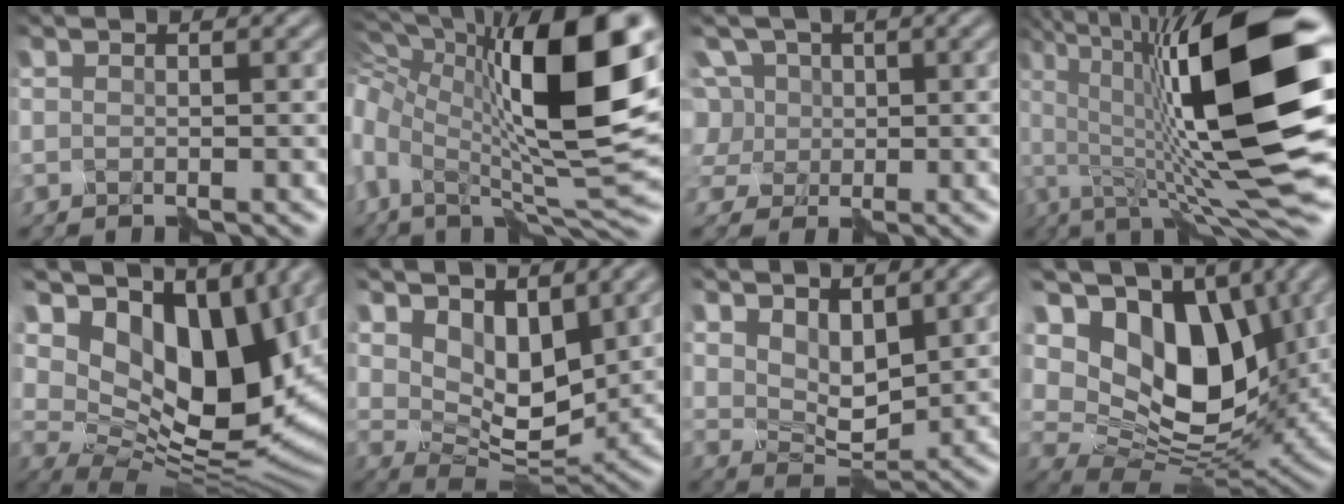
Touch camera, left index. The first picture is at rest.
{"total": 15.6, "force": [4.1, 6.1, 13.7], "torque": [-0.248, 0.002, 0.072]}
{"total": 6.5, "force": [2.1, 5.5, 2.7], "torque": [-0.048, 0.040, 0.018]}
{"total": 16.5, "force": [2.0, 3.8, 16.0], "torque": [-0.246, 0.022, 0.031]}
{"total": 15.3, "force": [6.3, 8.6, 10.9], "torque": [-0.177, 0.009, 0.120]}
{"total": 4.7, "force": [3.0, 2.5, 2.5], "torque": [-0.049, -0.012, 0.055]}
{"total": 3.4, "force": [2.2, 1.8, 1.8], "torque": [-0.038, -0.006, 0.047]}
{"total": 13.7, "force": [4.4, 8.6, 9.8], "torque": [-0.173, 0.007, 0.084]}